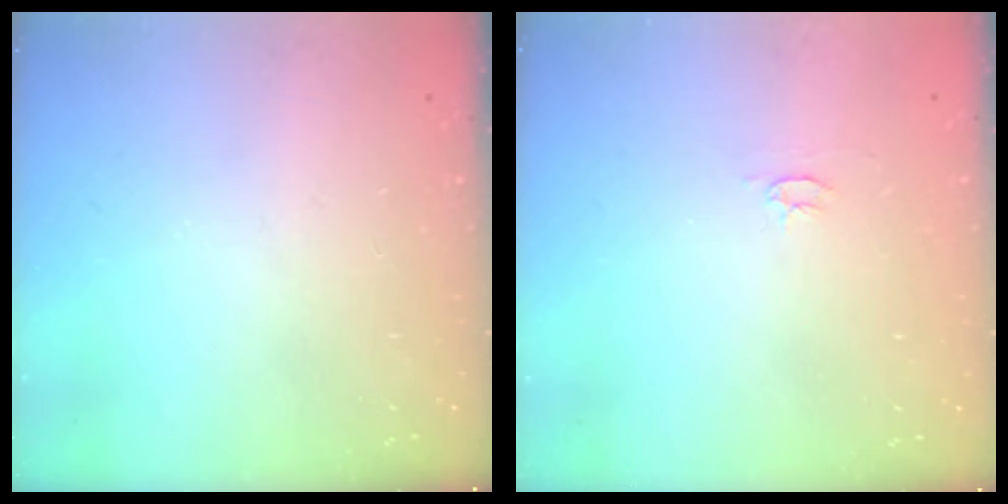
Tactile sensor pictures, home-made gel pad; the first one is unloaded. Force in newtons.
{"total": 2.6, "press": 2.6, "slide": 0.3}